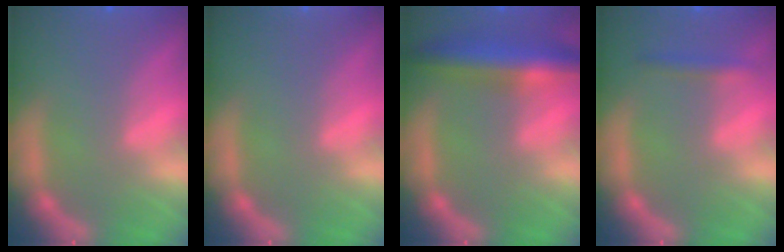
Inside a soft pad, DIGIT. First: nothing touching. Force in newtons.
{"total": 1.4}
{"total": 5.9}
{"total": 1.4}